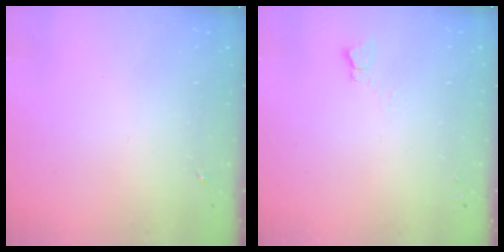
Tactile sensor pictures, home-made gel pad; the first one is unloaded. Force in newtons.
{"total": 2.7, "press": 2.7, "slide": 0.3}